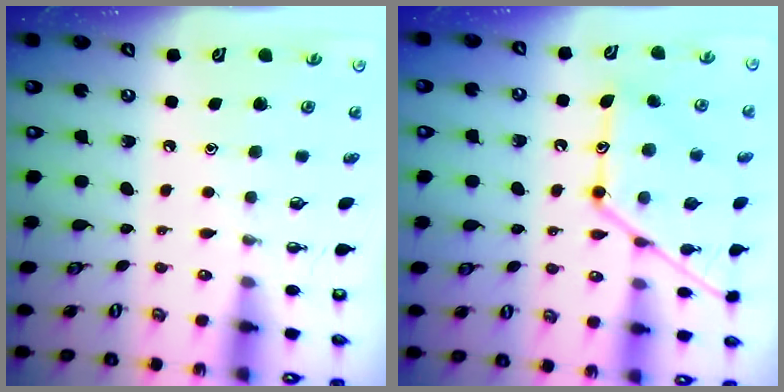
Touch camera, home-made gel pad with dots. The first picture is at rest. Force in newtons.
{"total": 17.9, "press": 17.8, "slide": 1.4}